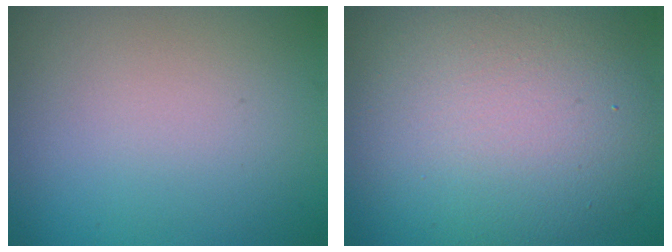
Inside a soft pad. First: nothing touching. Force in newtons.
{"total": 11.7, "press": 11.7, "slide": 0.4}